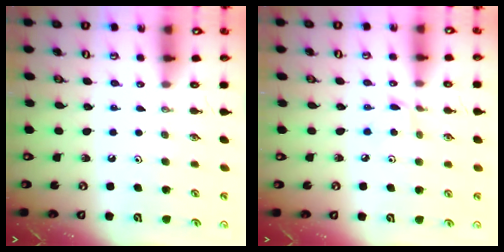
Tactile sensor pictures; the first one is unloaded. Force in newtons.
{"total": 3.7, "press": 3.7, "slide": 0.5}